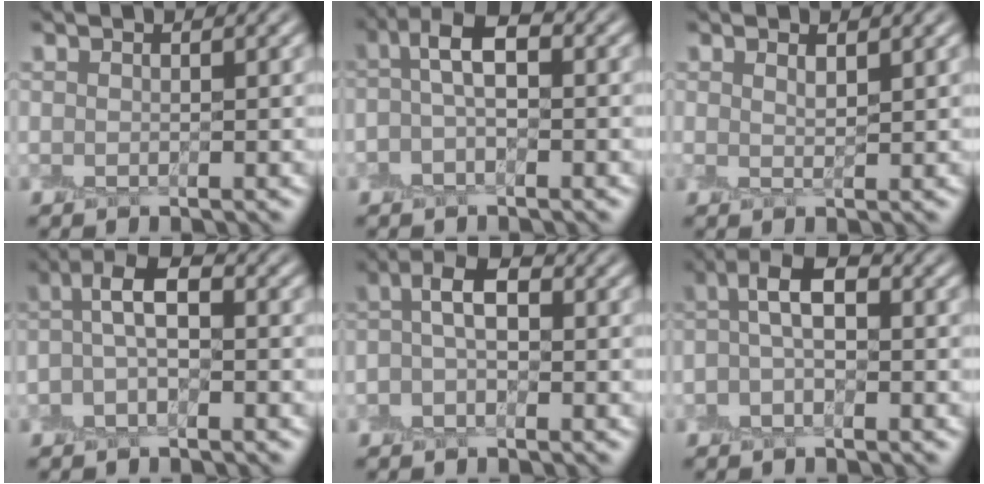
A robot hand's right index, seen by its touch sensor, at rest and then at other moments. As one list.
[{"total": 3.8, "force": [0.1, 1.7, 3.3], "torque": [-0.060, 0.011, -0.005]}, {"total": 1.2, "force": [0.7, 0.2, 0.9], "torque": [-0.018, -0.002, 0.011]}, {"total": 3.9, "force": [-0.2, 1.8, 3.5], "torque": [-0.066, 0.013, -0.012]}, {"total": 3.4, "force": [-0.1, 1.7, 2.9], "torque": [-0.055, 0.009, -0.010]}, {"total": 3.8, "force": [-0.1, 1.9, 3.3], "torque": [-0.058, 0.012, -0.009]}]